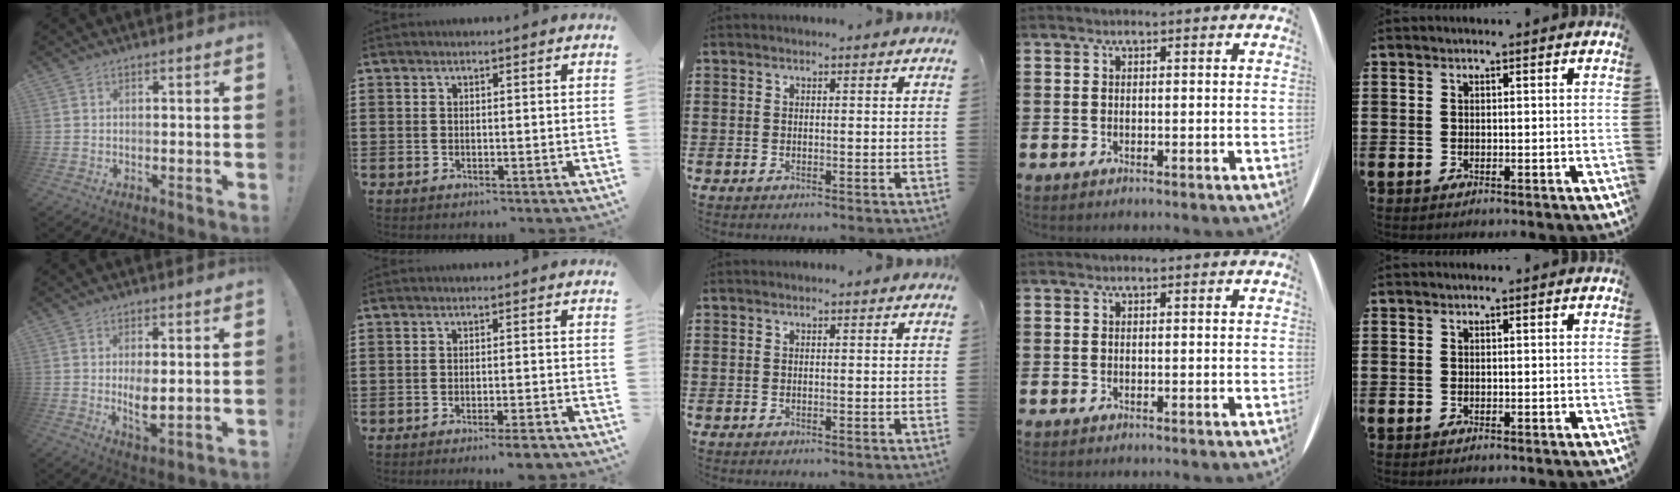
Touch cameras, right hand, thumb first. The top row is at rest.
{"thumb": {"total": 6.2, "force": [0.4, 2.8, 5.5], "torque": [-0.080, -0.017, 0.004]}, "index": {"total": 2.8, "force": [-2.4, -0.4, 1.4], "torque": [-0.024, -0.005, -0.044]}}